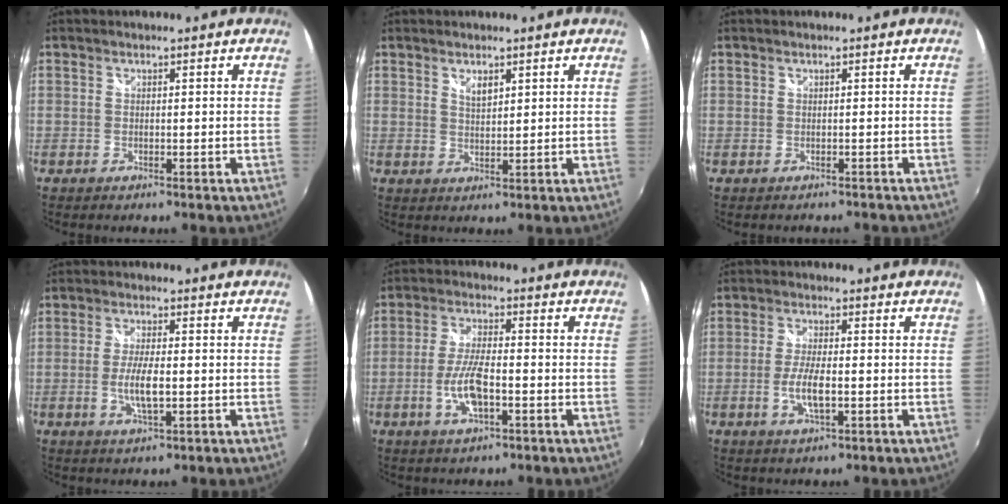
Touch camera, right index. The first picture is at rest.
{"total": 2.6, "force": [1.6, 1.2, 1.6], "torque": [-0.026, -0.002, 0.028]}
{"total": 1.1, "force": [-0.7, 0.8, 0.0], "torque": [-0.002, -0.001, -0.007]}
{"total": 5.8, "force": [-1.1, 1.4, 5.5], "torque": [-0.109, -0.007, -0.020]}
{"total": 8.0, "force": [-2.6, 2.6, 7.1], "torque": [-0.147, -0.002, -0.051]}
{"total": 6.0, "force": [-1.6, 1.6, 5.5], "torque": [-0.113, -0.006, -0.029]}